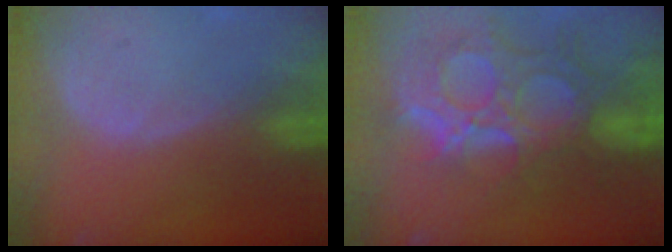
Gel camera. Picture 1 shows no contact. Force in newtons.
{"total": 13.4, "press": 11.4, "slide": 7.0}